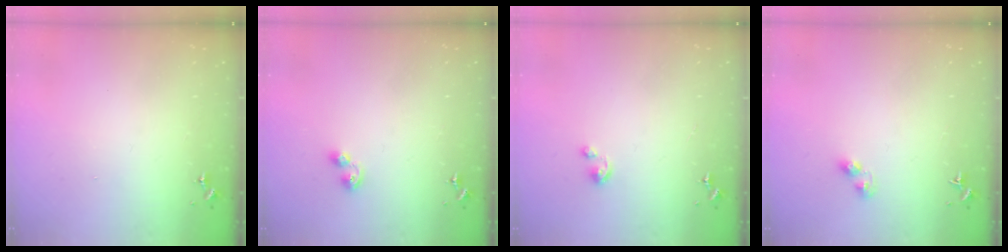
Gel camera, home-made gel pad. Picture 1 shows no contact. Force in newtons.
{"total": 4.0, "press": 4.0, "slide": 0.5}
{"total": 2.3, "press": 2.3, "slide": 0.3}
{"total": 4.3, "press": 4.2, "slide": 0.5}